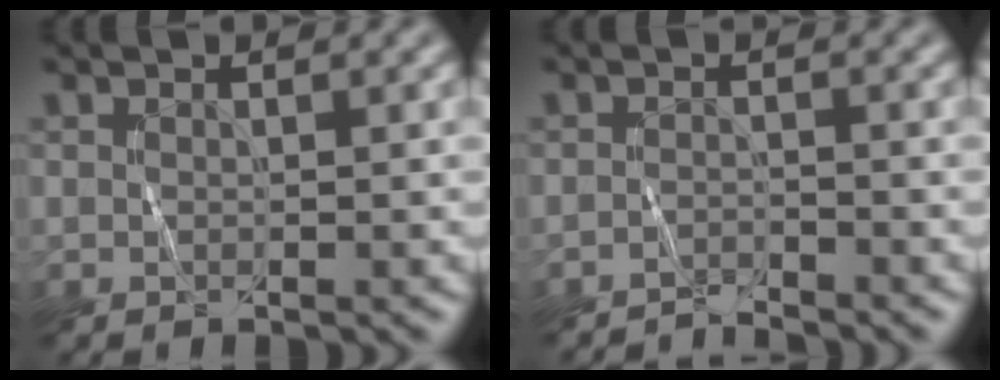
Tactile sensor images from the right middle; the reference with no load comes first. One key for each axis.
{"total": 1.7, "fx": -1.7, "fy": 0.0, "fz": 0.1, "tx": 0.003, "ty": 0.005, "tz": -0.034}